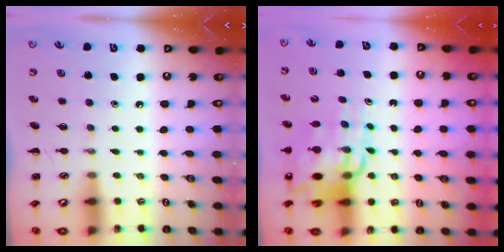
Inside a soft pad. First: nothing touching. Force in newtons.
{"total": 14.1, "press": 13.5, "slide": 3.9}